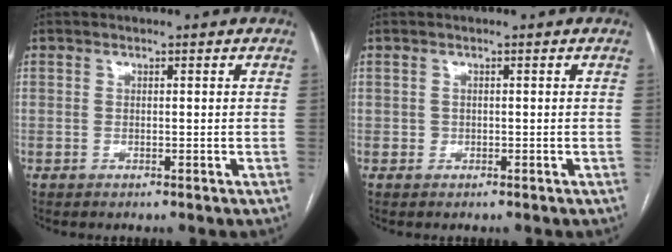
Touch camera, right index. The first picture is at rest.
{"total": 0.6, "force": [-0.1, 0.5, 0.0], "torque": [0.000, 0.004, -0.003]}